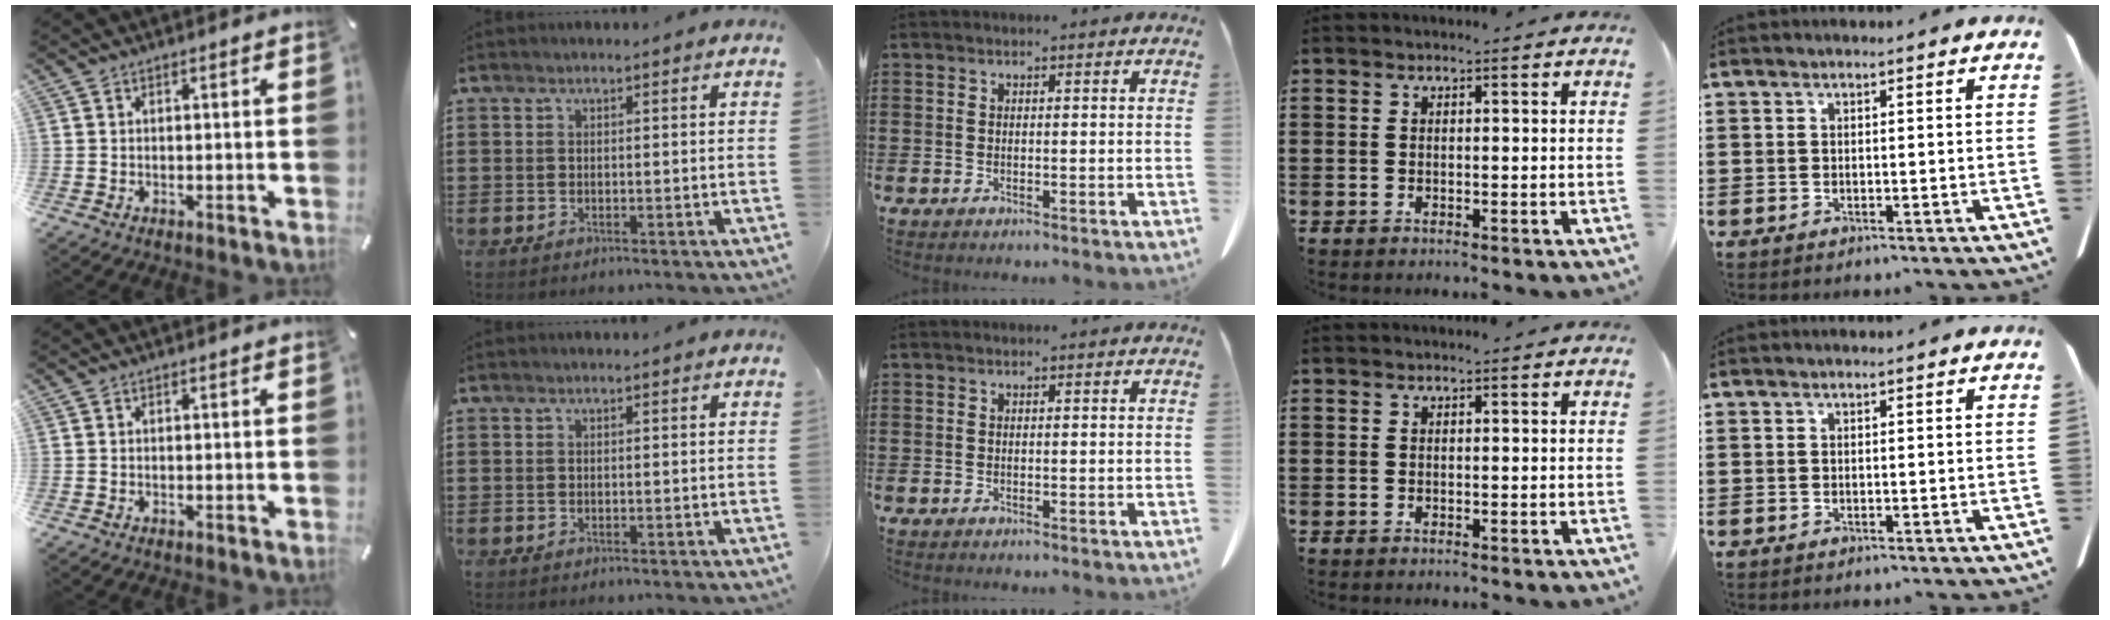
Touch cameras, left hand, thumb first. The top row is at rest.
{}